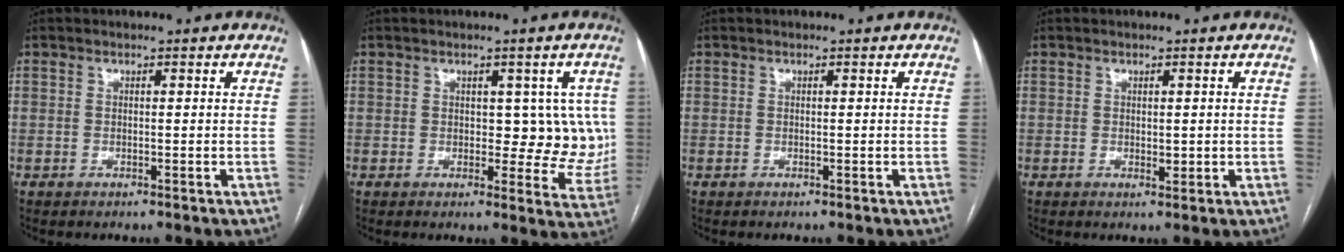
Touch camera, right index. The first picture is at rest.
{"total": 6.4, "force": [1.0, 4.0, 5.0], "torque": [-0.027, 0.006, 0.014]}
{"total": 0.0}
{"total": 1.7, "force": [0.0, 0.9, 1.4], "torque": [-0.018, -0.005, 0.005]}